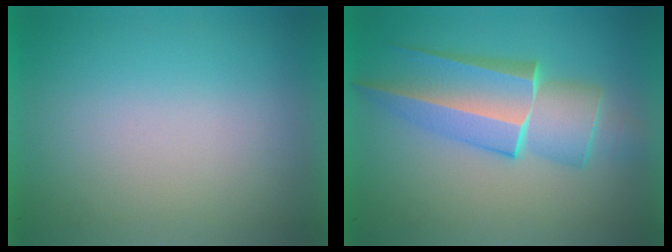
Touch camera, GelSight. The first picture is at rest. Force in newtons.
{"total": 5.8}